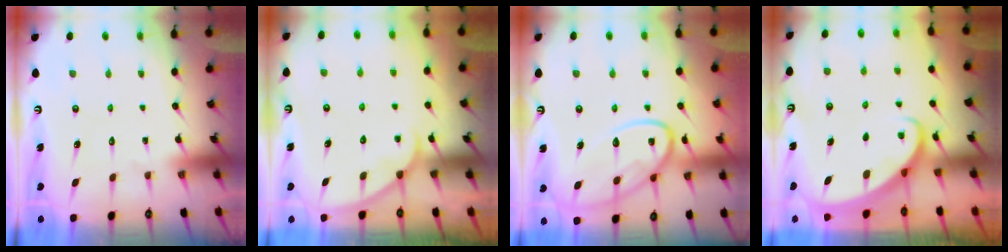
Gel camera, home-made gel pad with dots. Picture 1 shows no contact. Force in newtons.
{"total": 3.1, "press": 3.1, "slide": 0.3}
{"total": 15.1, "press": 15.0, "slide": 1.4}
{"total": 2.7, "press": 2.7, "slide": 0.3}